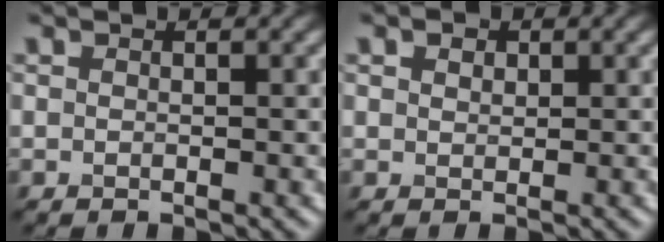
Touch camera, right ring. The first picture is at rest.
{"total": 1.4, "force": [0.9, 0.9, 0.6], "torque": [-0.009, 0.002, 0.008]}